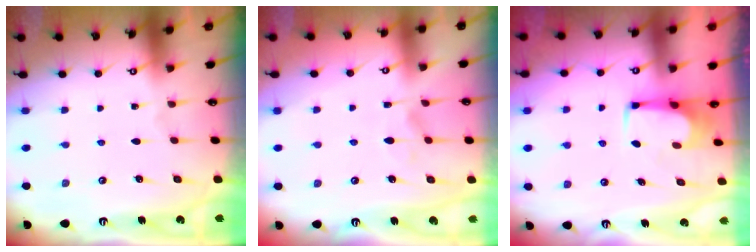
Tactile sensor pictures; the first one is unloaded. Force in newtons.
{"total": 1.6, "press": 1.2, "slide": 1.0}
{"total": 3.8, "press": 3.7, "slide": 0.3}